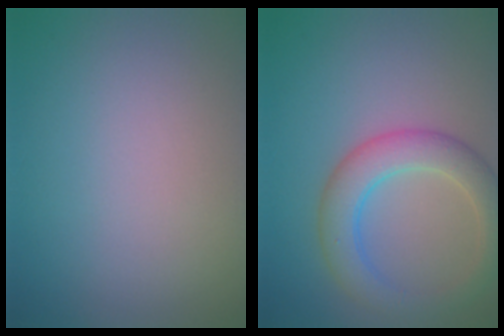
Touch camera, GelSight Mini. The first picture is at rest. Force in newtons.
{"total": 4.6, "press": 4.6, "slide": 0.2}